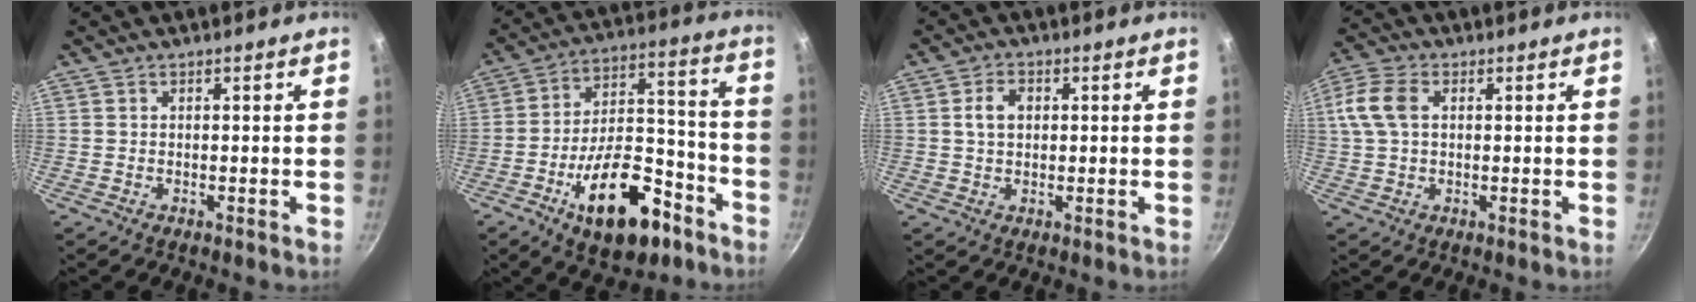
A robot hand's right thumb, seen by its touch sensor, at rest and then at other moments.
{"total": 20.3, "force": [-10.2, 10.0, 14.3], "torque": [-0.187, 0.082, -0.147]}
{"total": 4.2, "force": [0.7, 3.0, 2.8], "torque": [-0.037, 0.005, 0.011]}
{"total": 7.6, "force": [1.5, 4.9, 5.6], "torque": [-0.120, 0.014, 0.021]}